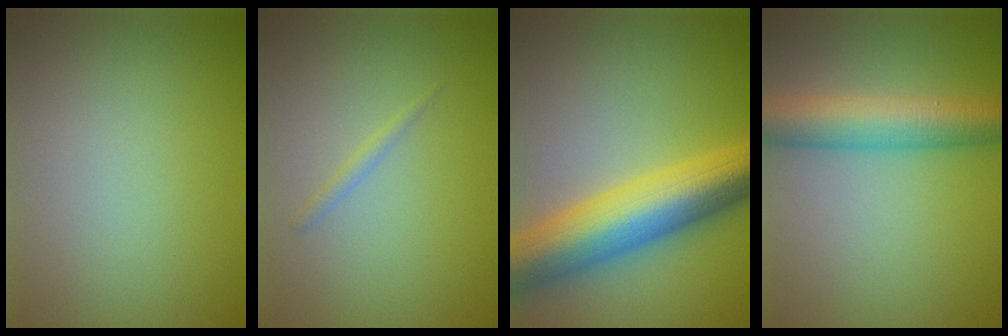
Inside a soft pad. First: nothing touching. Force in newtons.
{"total": 0.7, "press": 0.7, "slide": 0.0}
{"total": 10.3, "press": 10.3, "slide": 0.2}
{"total": 6.5, "press": 6.5, "slide": 0.2}